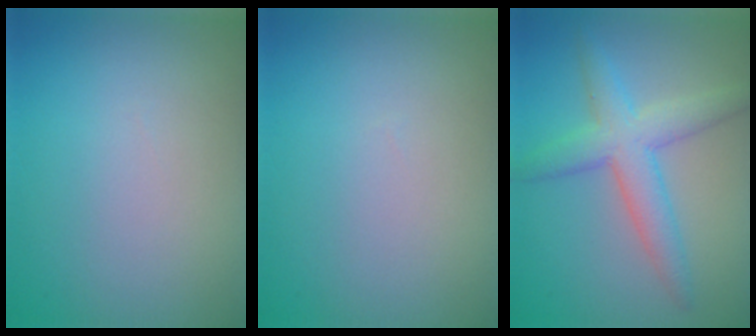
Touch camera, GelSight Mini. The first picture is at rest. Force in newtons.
{"total": 0.0}
{"total": 4.7, "press": 4.7, "slide": 0.1}